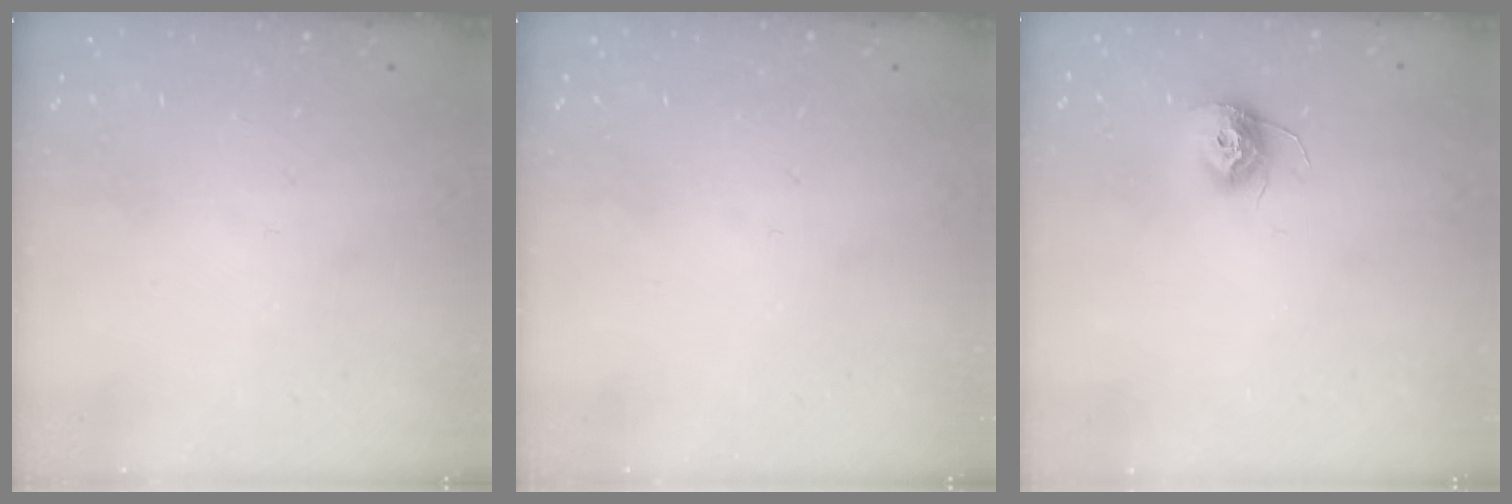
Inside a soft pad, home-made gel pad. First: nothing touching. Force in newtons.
{"total": 0.0}
{"total": 9.7, "press": 9.7, "slide": 0.2}